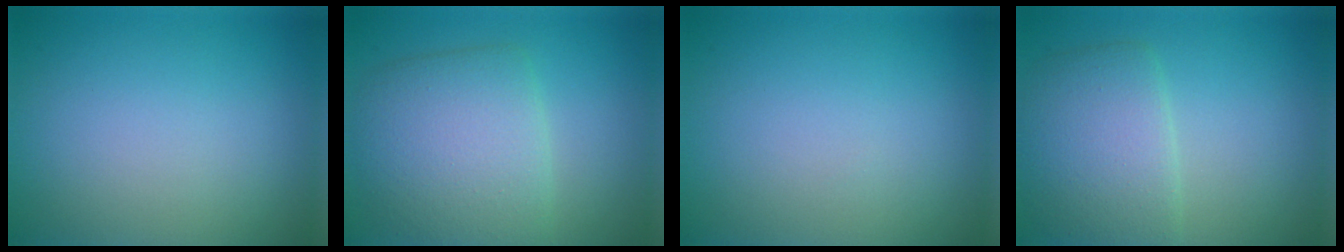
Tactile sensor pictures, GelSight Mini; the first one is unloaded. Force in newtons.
{"total": 6.4, "press": 6.4, "slide": 0.2}
{"total": 0.0}
{"total": 5.1, "press": 5.1, "slide": 0.2}